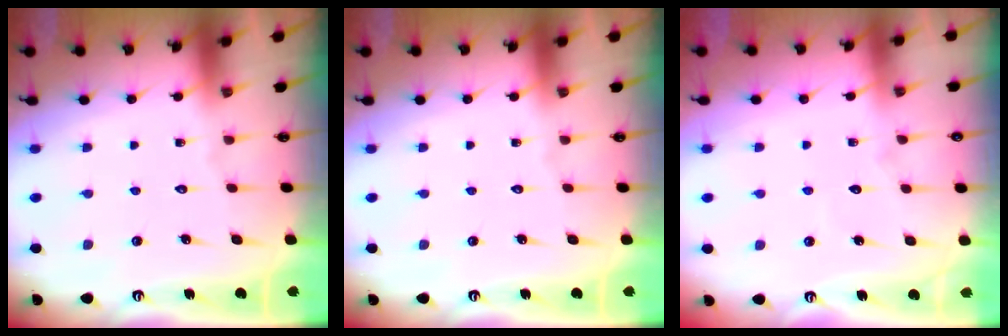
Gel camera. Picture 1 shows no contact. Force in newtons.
{"total": 0.0}
{"total": 3.0, "press": 3.0, "slide": 0.3}